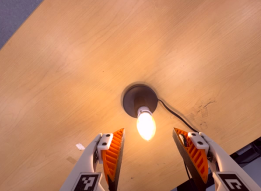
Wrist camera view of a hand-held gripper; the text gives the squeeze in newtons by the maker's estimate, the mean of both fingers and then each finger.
{"total": 0.0}